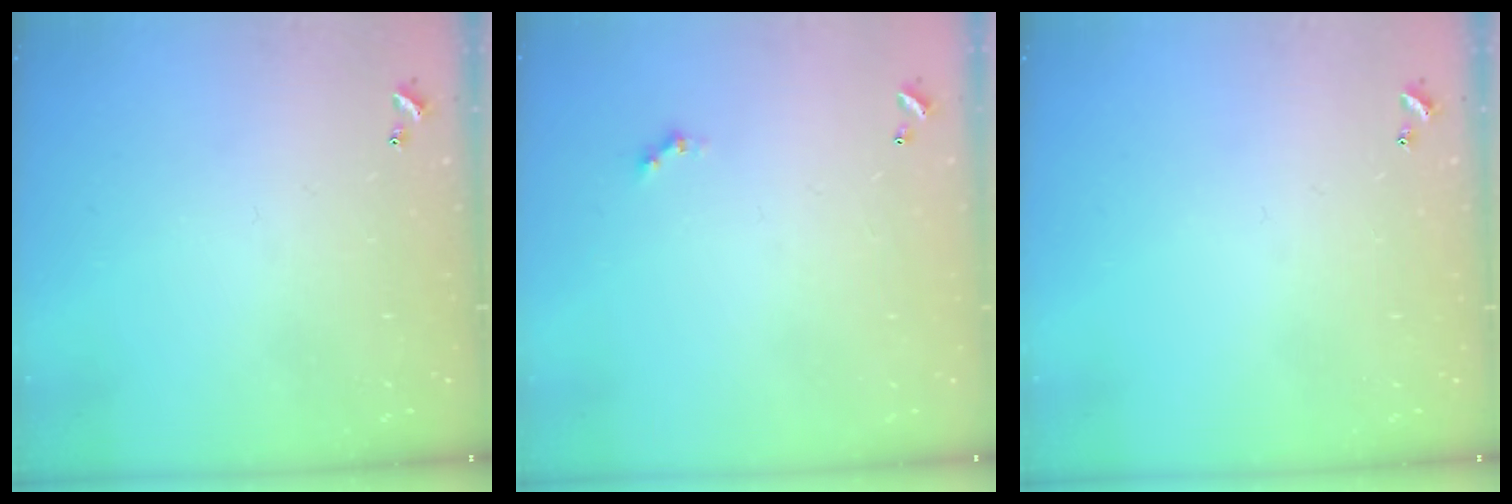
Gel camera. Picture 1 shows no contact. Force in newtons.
{"total": 0.0}
{"total": 0.0}